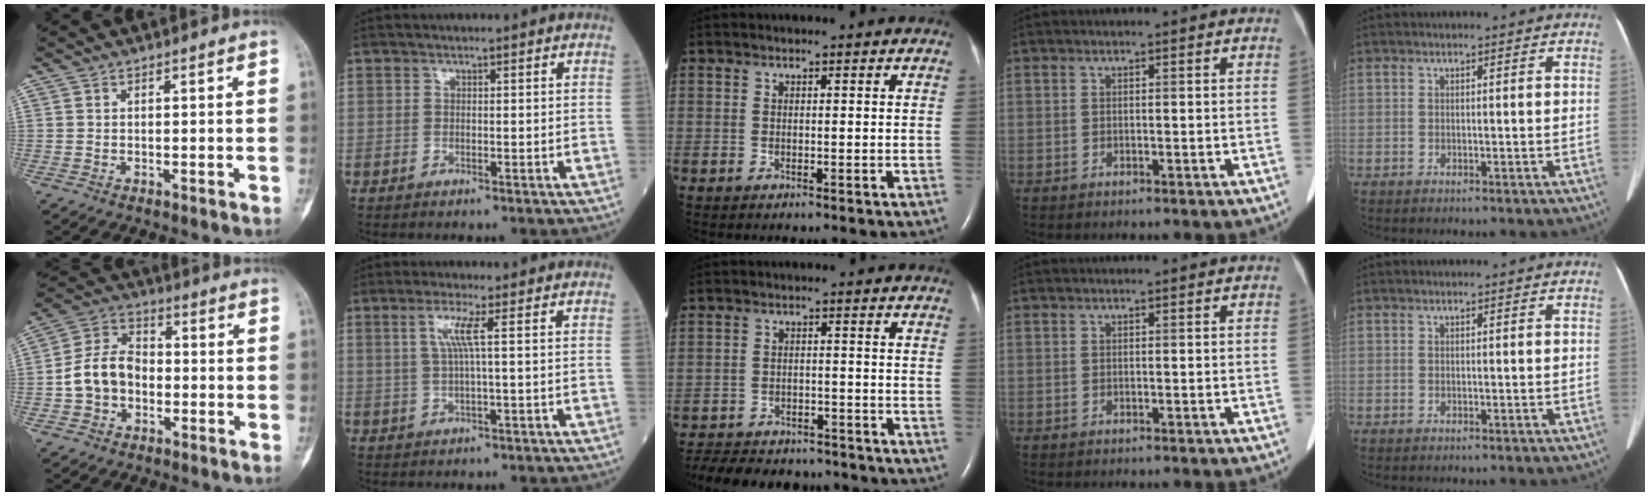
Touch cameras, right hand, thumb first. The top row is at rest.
{"thumb": {"total": 9.8, "force": [-1.8, 7.6, 6.0], "torque": [-0.101, 0.038, -0.045]}, "index": {"total": 3.8, "force": [1.0, -0.6, 3.6], "torque": [-0.079, 0.004, 0.021]}, "middle": {"total": 14.5, "force": [-12.7, 5.1, 4.8], "torque": [-0.112, -0.002, -0.174]}}